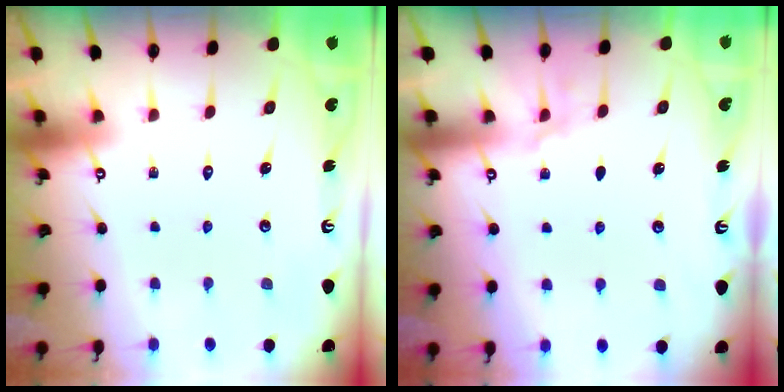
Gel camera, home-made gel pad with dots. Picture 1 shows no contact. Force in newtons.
{"total": 2.4, "press": 2.3, "slide": 0.3}